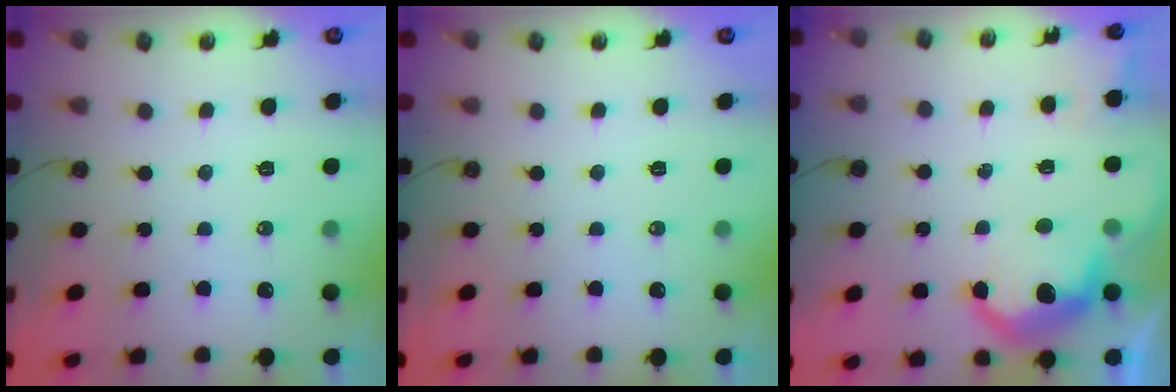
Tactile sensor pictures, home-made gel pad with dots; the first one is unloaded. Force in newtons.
{"total": 0.0}
{"total": 11.5, "press": 11.4, "slide": 1.1}